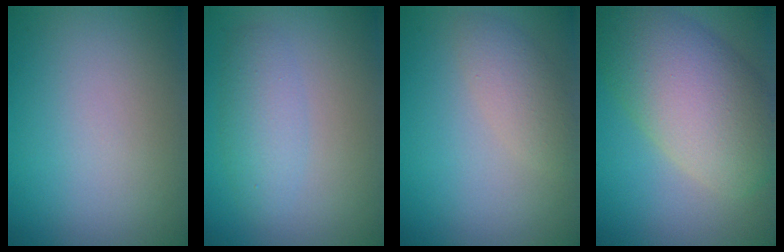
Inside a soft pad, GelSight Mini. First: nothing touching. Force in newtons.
{"total": 2.5, "press": 2.5, "slide": 0.2}
{"total": 2.5, "press": 2.5, "slide": 0.0}
{"total": 10.2, "press": 10.2, "slide": 0.6}